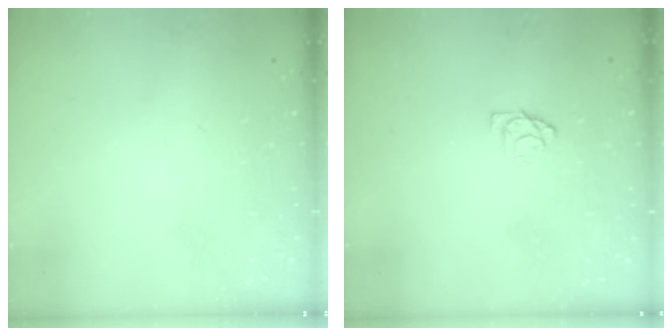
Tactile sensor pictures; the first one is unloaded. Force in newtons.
{"total": 4.5, "press": 4.5, "slide": 0.3}